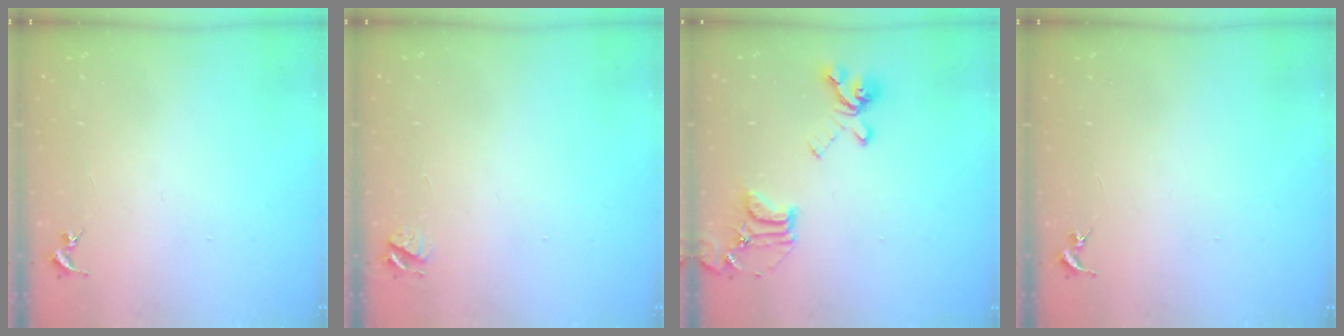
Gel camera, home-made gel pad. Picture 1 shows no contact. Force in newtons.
{"total": 3.9, "press": 3.9, "slide": 0.4}
{"total": 18.0, "press": 17.9, "slide": 1.9}
{"total": 0.0}